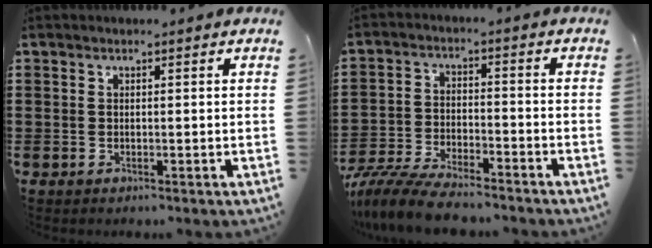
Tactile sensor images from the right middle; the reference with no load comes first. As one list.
[{"total": 7.8, "force": [-7.4, 0.8, 2.4], "torque": [-0.064, 0.001, -0.146]}]